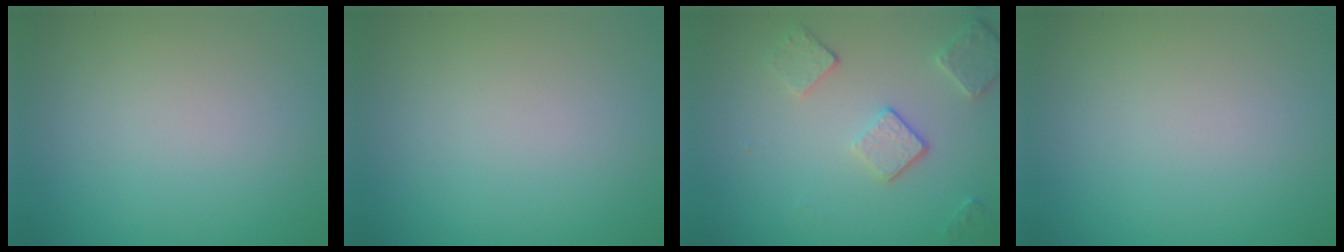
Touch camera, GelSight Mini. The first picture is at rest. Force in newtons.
{"total": 0.0}
{"total": 3.6, "press": 2.8, "slide": 2.2}
{"total": 0.0}